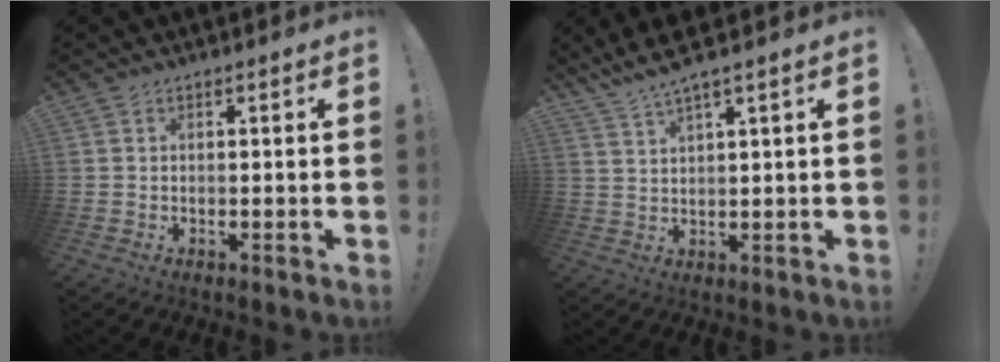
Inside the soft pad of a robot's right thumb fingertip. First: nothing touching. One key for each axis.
{"total": 5.5, "fx": 4.5, "fy": -0.3, "fz": 3.1, "tx": -0.066, "ty": -0.022, "tz": 0.080}